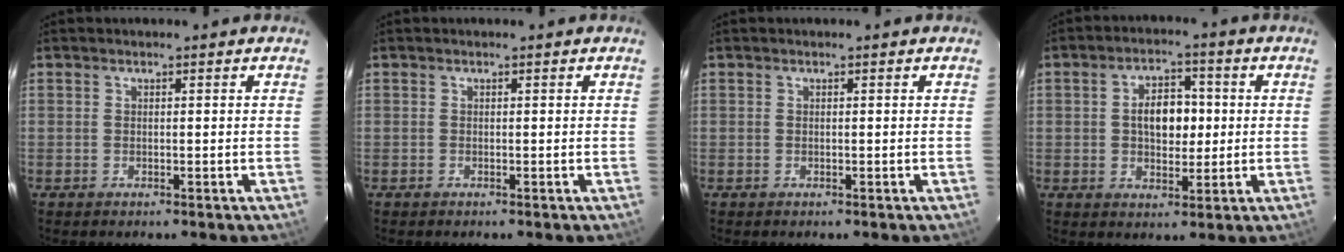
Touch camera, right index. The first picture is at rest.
{"total": 0.0}
{"total": 0.0}
{"total": 7.6, "force": [0.5, 4.7, 5.9], "torque": [-0.101, 0.017, 0.010]}